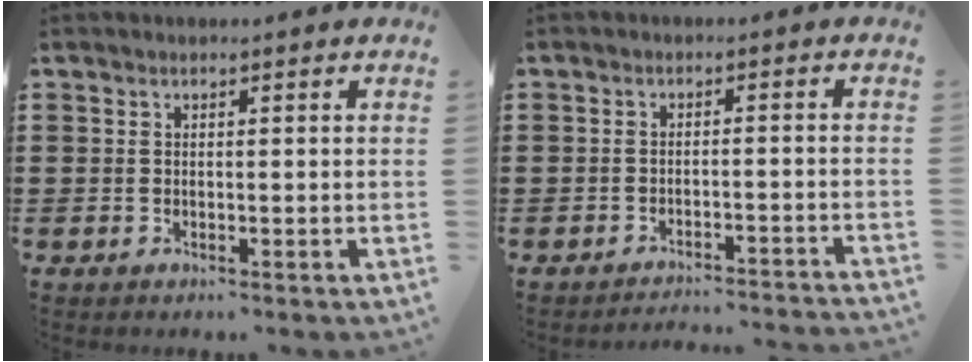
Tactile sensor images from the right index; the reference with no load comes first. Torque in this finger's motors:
{"motor_torque": [1.09, 0.91, -1.05, -0.21]}